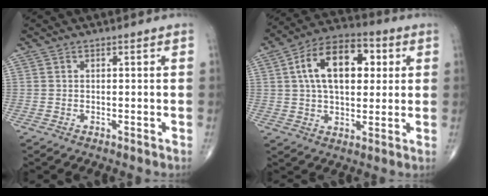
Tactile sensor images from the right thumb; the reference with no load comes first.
{"total": 16.2, "force": [3.7, 9.4, 12.6], "torque": [-0.182, 0.013, 0.055]}